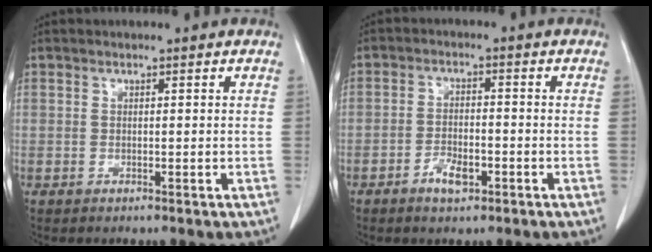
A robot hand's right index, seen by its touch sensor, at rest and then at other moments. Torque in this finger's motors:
{"motor_torque": [0.09, -0.25, 0.05, 0.03]}